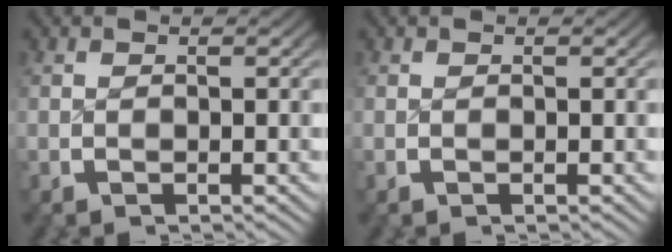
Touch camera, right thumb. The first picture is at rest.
{"total": 0.0}